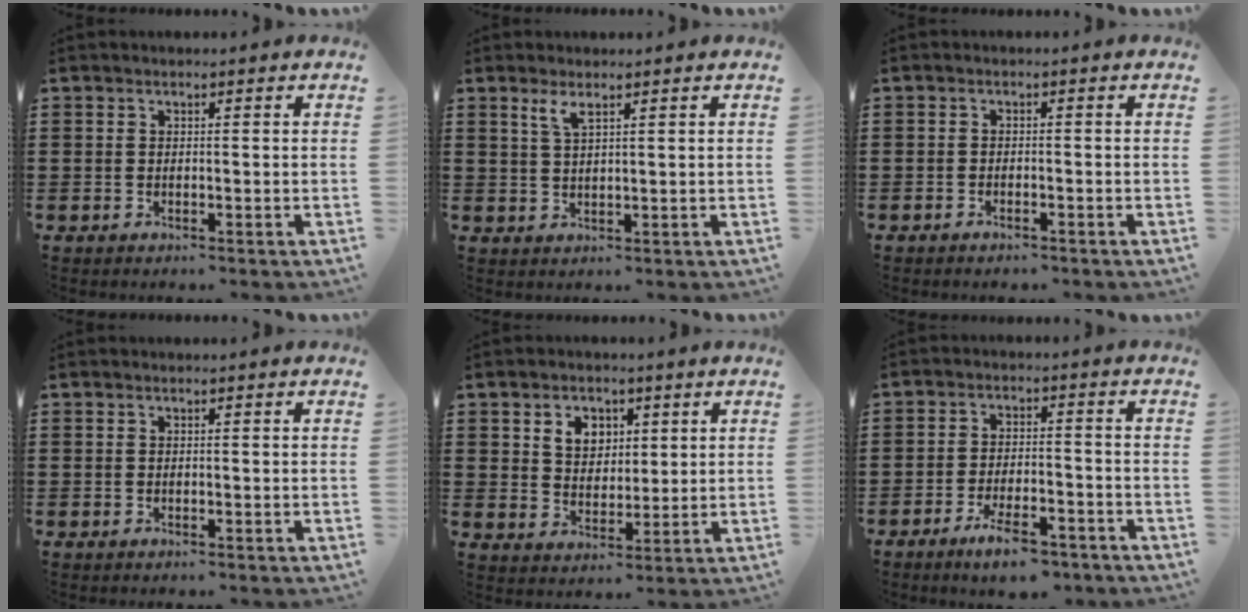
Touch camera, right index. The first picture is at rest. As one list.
[{"total": 2.4, "force": [1.5, 0.3, 1.8], "torque": [-0.039, 0.001, 0.027]}, {"total": 0.8, "force": [-0.8, -0.1, 0.3], "torque": [-0.009, -0.004, -0.015]}, {"total": 0.0}, {"total": 4.7, "force": [2.1, 3.7, 1.9], "torque": [-0.047, 0.009, 0.036]}, {"total": 6.1, "force": [-4.7, 1.2, 3.8], "torque": [-0.072, 0.000, -0.085]}]